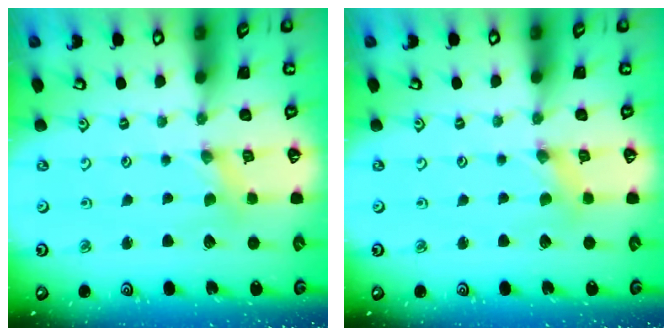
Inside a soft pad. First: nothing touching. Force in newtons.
{"total": 0.8, "press": 0.7, "slide": 0.3}